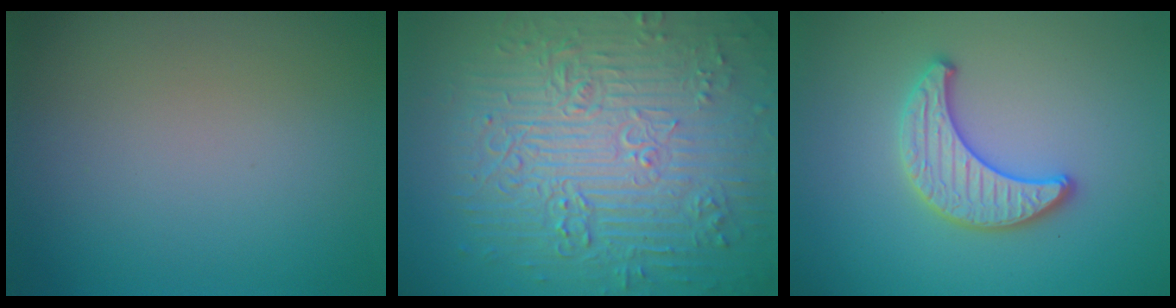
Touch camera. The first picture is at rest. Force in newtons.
{"total": 11.4, "press": 7.5, "slide": 8.5}
{"total": 3.3, "press": 3.3, "slide": 0.3}